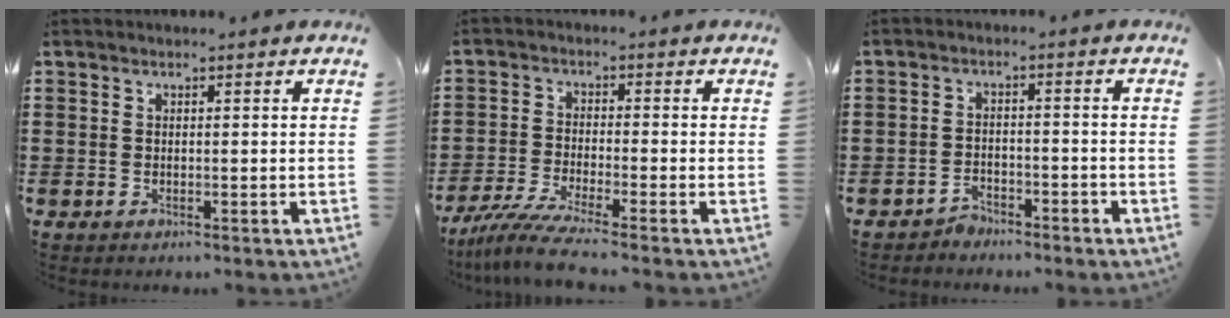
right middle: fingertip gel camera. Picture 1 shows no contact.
{"total": 5.7, "force": [-4.6, -0.3, 3.3], "torque": [-0.083, -0.026, -0.092]}
{"total": 2.7, "force": [-2.6, 0.7, 0.1], "torque": [-0.008, 0.004, -0.055]}